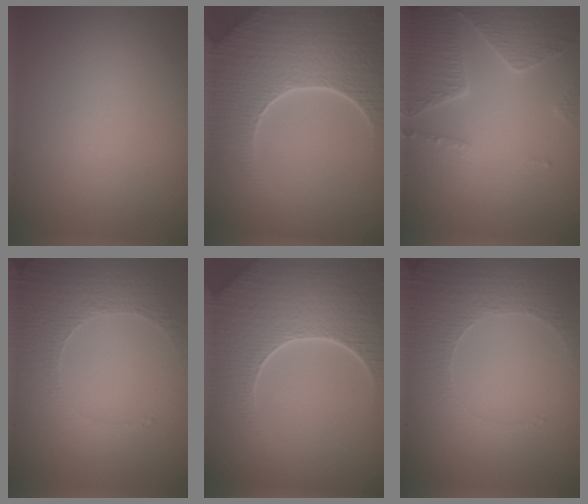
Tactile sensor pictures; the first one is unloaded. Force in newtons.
{"total": 9.0, "press": 6.2, "slide": 6.5}
{"total": 4.3, "press": 4.3, "slide": 0.6}
{"total": 4.7, "press": 3.6, "slide": 3.0}
{"total": 9.4, "press": 6.7, "slide": 6.6}
{"total": 4.7, "press": 3.6, "slide": 3.0}